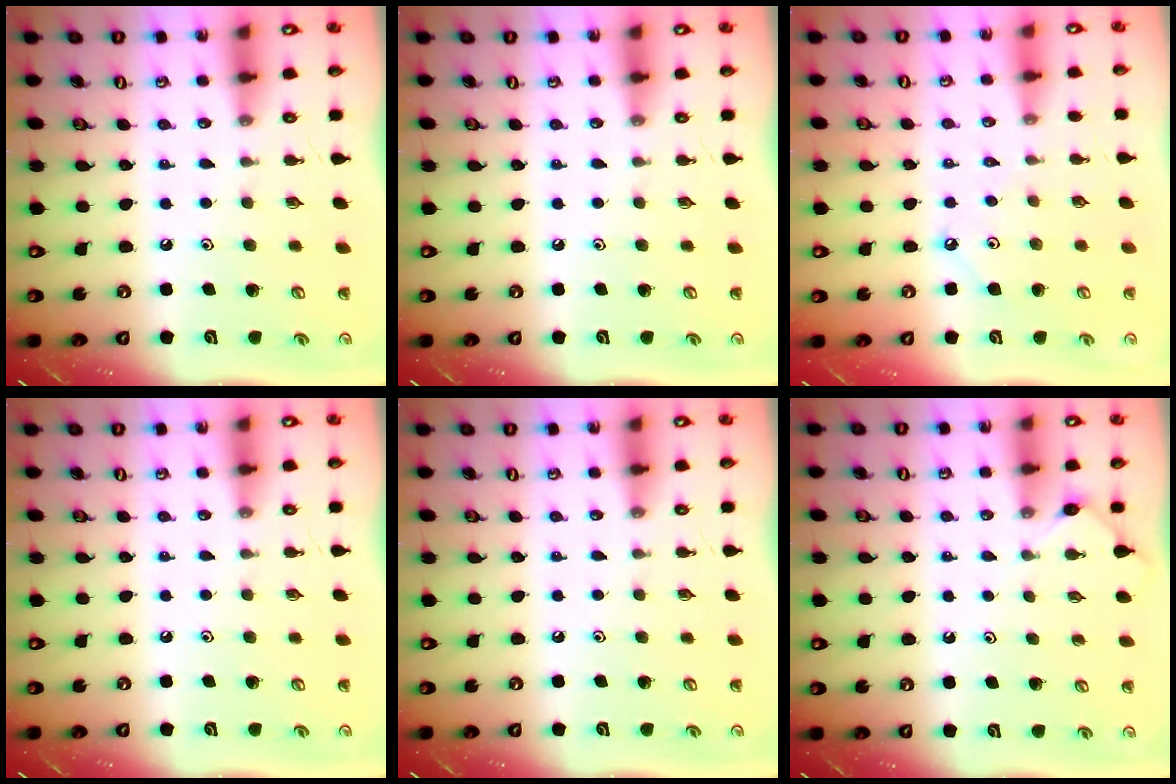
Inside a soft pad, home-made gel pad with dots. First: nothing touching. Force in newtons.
{"total": 0.0}
{"total": 3.7, "press": 3.7, "slide": 0.3}
{"total": 0.0}
{"total": 0.0}
{"total": 3.0, "press": 3.0, "slide": 0.4}